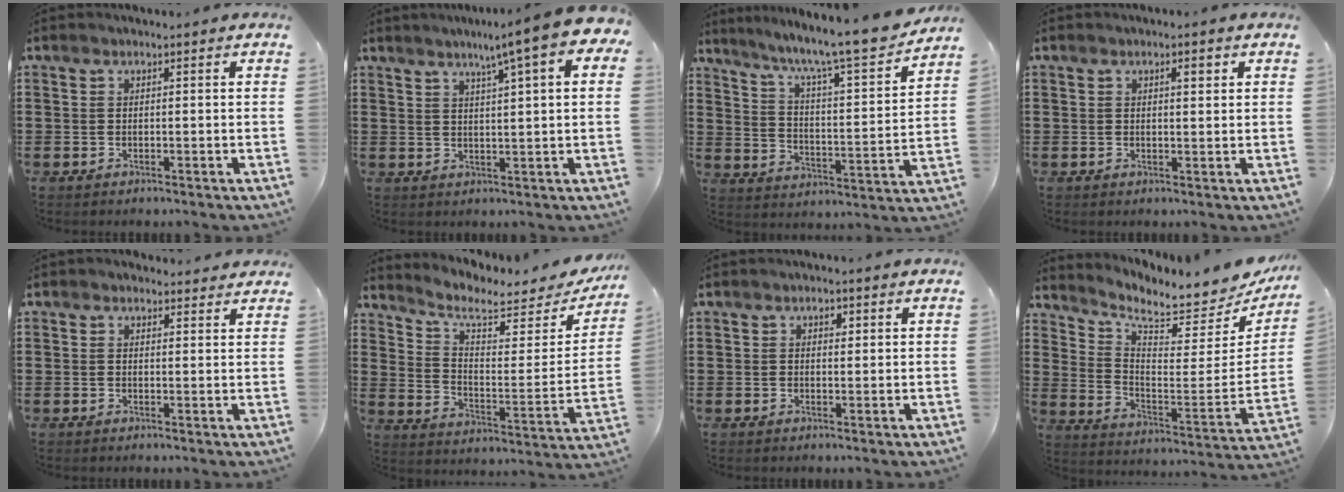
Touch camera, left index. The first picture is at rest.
{"total": 6.8, "force": [4.1, -0.1, 5.4], "torque": [-0.098, -0.020, 0.060]}
{"total": 8.5, "force": [7.5, -0.4, 4.1], "torque": [-0.103, -0.061, 0.117]}
{"total": 2.1, "force": [0.8, 0.6, 1.9], "torque": [-0.029, 0.001, 0.011]}
{"total": 1.7, "force": [1.6, 0.8, 0.2], "torque": [0.001, 0.002, 0.029]}
{"total": 6.3, "force": [5.0, 2.0, 3.2], "torque": [-0.074, -0.038, 0.079]}
{"total": 1.3, "force": [0.6, 0.8, 0.9], "torque": [-0.011, 0.003, 0.009]}
{"total": 6.1, "force": [5.4, 0.8, 2.6], "torque": [-0.067, -0.061, 0.083]}